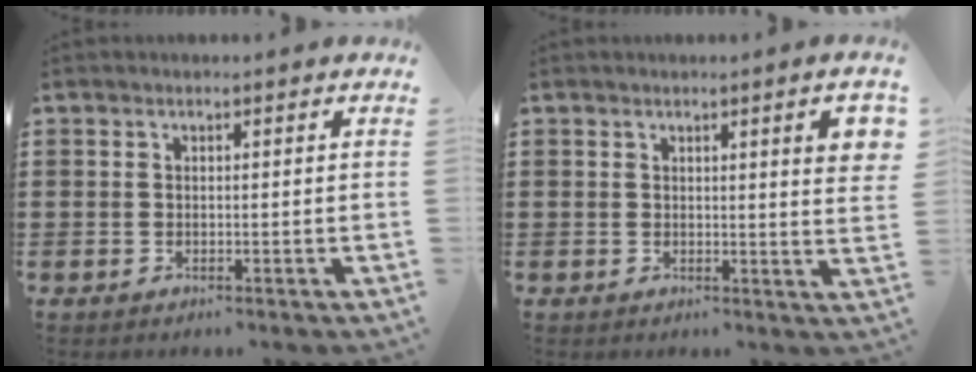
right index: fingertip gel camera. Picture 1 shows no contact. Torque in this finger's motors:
{"motor_torque": [0.23, -0.09, 0.16, 0.05]}